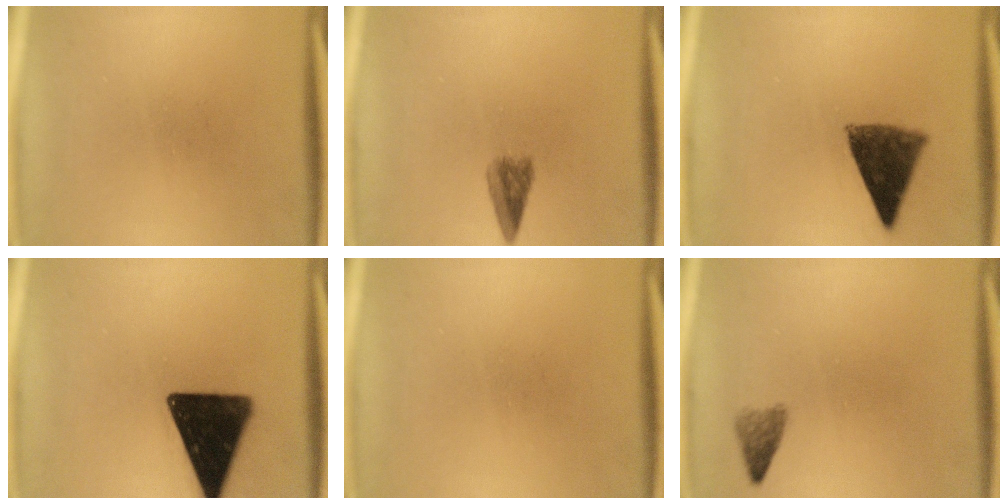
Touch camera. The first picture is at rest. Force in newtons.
{"total": 3.0}
{"total": 9.3}
{"total": 17.2}
{"total": 0.0}
{"total": 1.9}